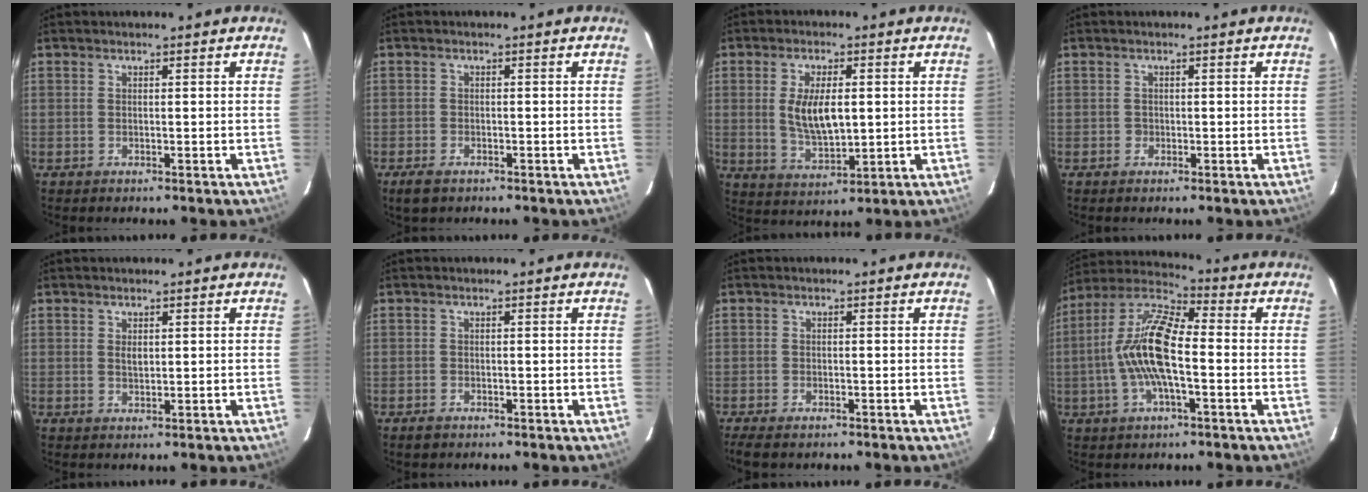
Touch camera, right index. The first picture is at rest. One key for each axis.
{"total": 3.1, "fx": -2.1, "fy": 1.5, "fz": 1.7, "tx": -0.038, "ty": -0.006, "tz": -0.039}
{"total": 8.9, "fx": 0.7, "fy": 4.0, "fz": 8.0, "tx": -0.152, "ty": -0.003, "tz": 0.020}
{"total": 0.9, "fx": -0.3, "fy": 0.8, "fz": 0.0, "tx": 0.004, "ty": 0.001, "tz": -0.004}
{"total": 1.3, "fx": 0.4, "fy": 0.8, "fz": 1.0, "tx": -0.016, "ty": 0.002, "tz": 0.008}
{"total": 1.6, "fx": -1.1, "fy": 0.9, "fz": 0.6, "tx": -0.012, "ty": 0.000, "tz": -0.018}
{"total": 4.2, "fx": -3.2, "fy": 1.6, "fz": 2.2, "tx": -0.057, "ty": -0.014, "tz": -0.057}
{"total": 14.1, "fx": -2.2, "fy": 4.6, "fz": 13.2, "tx": -0.262, "ty": 0.009, "tz": -0.051}